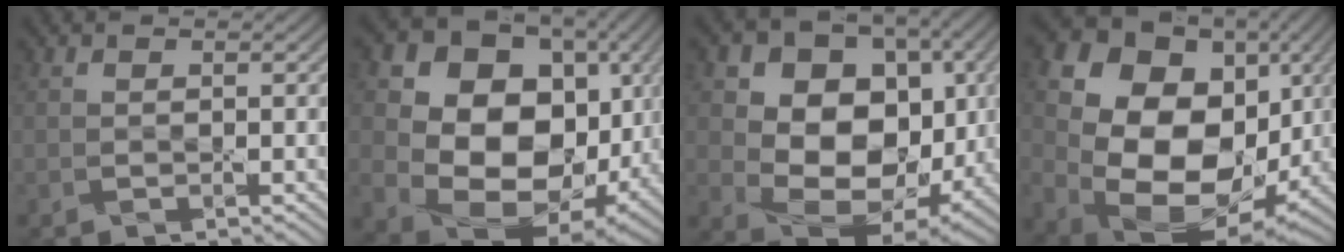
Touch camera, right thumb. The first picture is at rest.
{"total": 18.5, "force": [1.6, 14.4, 11.4], "torque": [-0.223, -0.037, 0.065]}
{"total": 15.0, "force": [0.8, 11.3, 9.8], "torque": [-0.170, -0.016, 0.019]}
{"total": 21.0, "force": [1.3, 16.4, 13.0], "torque": [-0.292, -0.041, 0.071]}